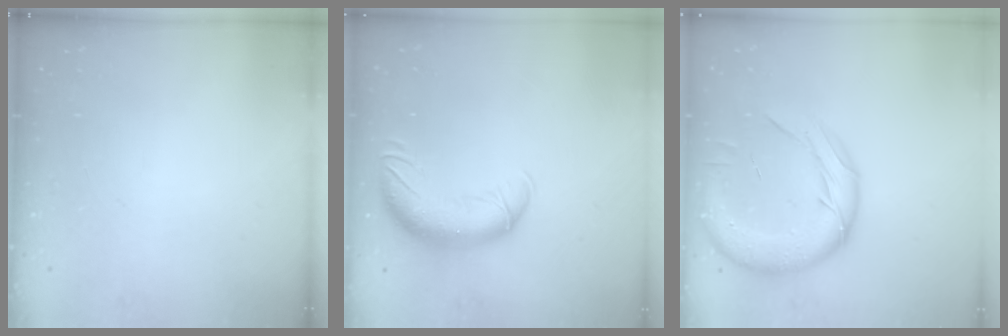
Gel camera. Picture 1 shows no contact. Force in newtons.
{"total": 12.8, "press": 12.4, "slide": 3.1}
{"total": 16.0, "press": 15.9, "slide": 1.9}